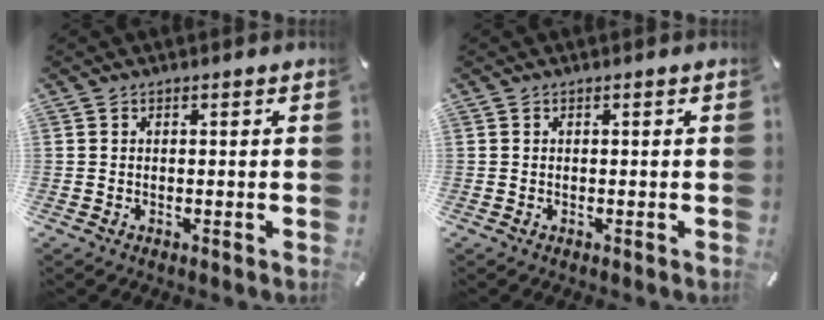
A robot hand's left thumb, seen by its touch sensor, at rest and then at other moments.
{"total": 0.0}